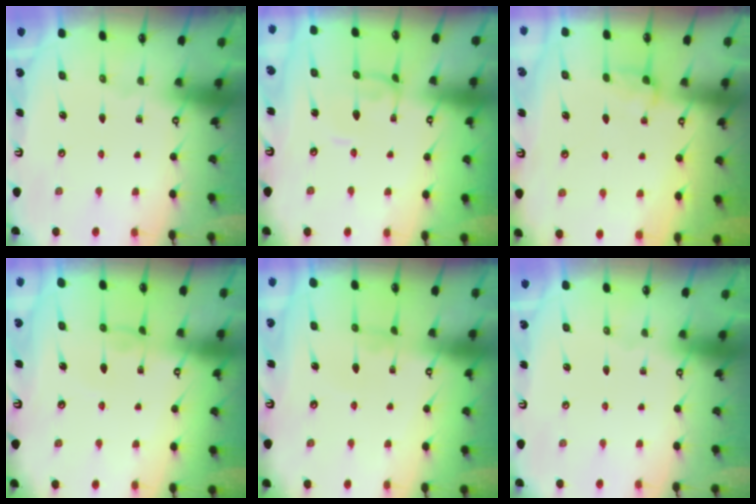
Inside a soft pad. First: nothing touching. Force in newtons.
{"total": 2.4, "press": 2.4, "slide": 0.1}
{"total": 2.7, "press": 2.6, "slide": 0.6}
{"total": 1.0, "press": 0.8, "slide": 0.5}
{"total": 0.0}
{"total": 0.0}